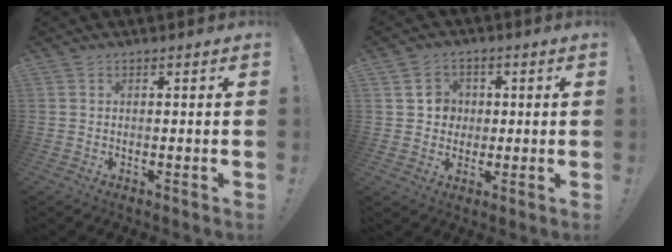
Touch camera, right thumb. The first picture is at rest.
{"total": 6.8, "force": [1.5, 6.5, 1.7], "torque": [-0.020, -0.004, 0.030]}